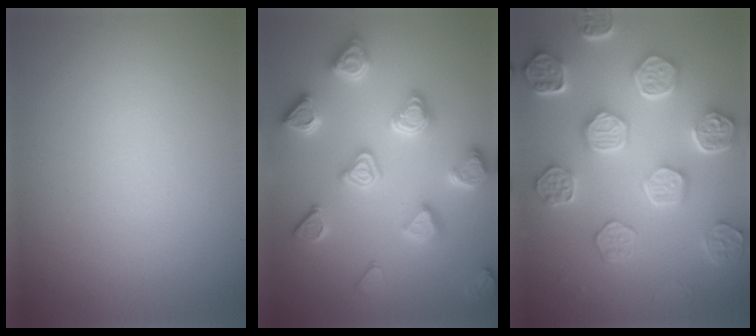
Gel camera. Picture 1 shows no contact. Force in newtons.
{"total": 4.7, "press": 4.6, "slide": 0.6}
{"total": 8.1, "press": 6.1, "slide": 5.3}